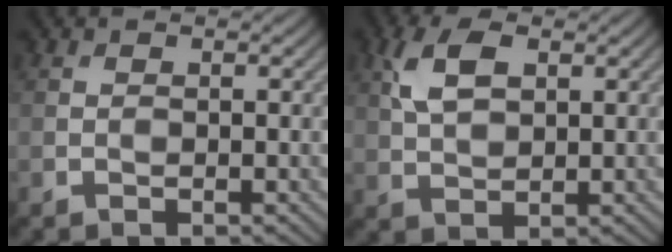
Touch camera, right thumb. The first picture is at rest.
{"total": 5.6, "force": [2.1, 3.0, 4.2], "torque": [-0.100, 0.005, 0.040]}